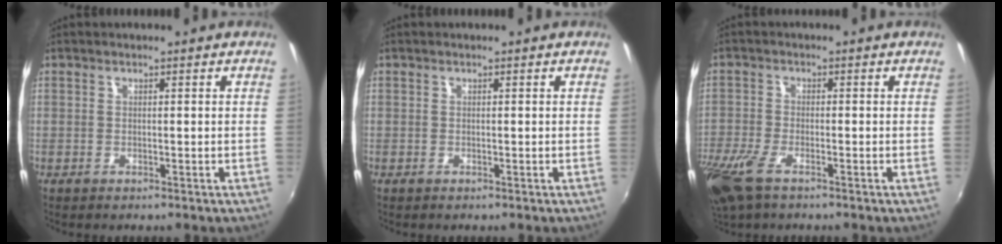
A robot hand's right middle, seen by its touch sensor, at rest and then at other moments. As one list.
[{"total": 0.0}, {"total": 9.8, "force": [-6.1, 3.7, 6.7], "torque": [-0.165, -0.036, -0.120]}]